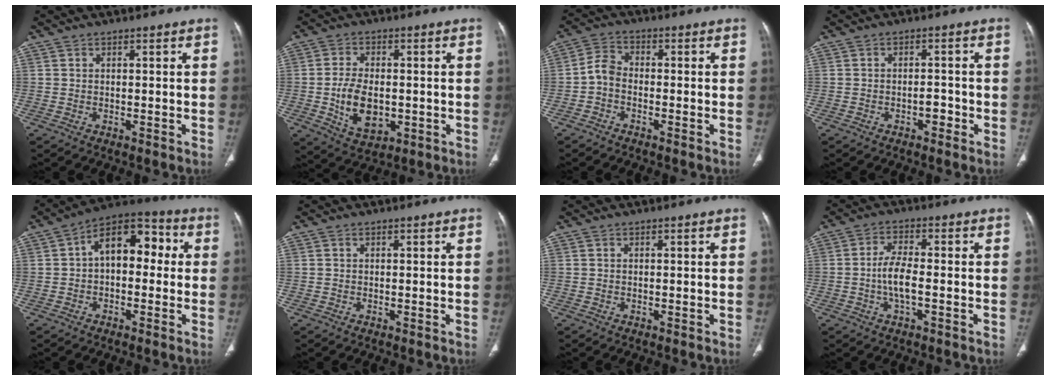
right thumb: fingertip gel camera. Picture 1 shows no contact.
{"total": 9.7, "force": [-1.3, 6.0, 7.5], "torque": [-0.120, -0.002, -0.014]}
{"total": 3.9, "force": [-1.4, 2.7, 2.6], "torque": [-0.046, 0.018, -0.039]}
{"total": 2.2, "force": [-1.1, 1.2, 1.4], "torque": [-0.009, 0.010, -0.018]}
{"total": 11.7, "force": [0.9, 7.4, 9.1], "torque": [-0.102, 0.041, -0.002]}
{"total": 0.0}
{"total": 0.0}
{"total": 5.3, "force": [-1.1, 1.8, 4.9], "torque": [-0.101, 0.011, -0.025]}